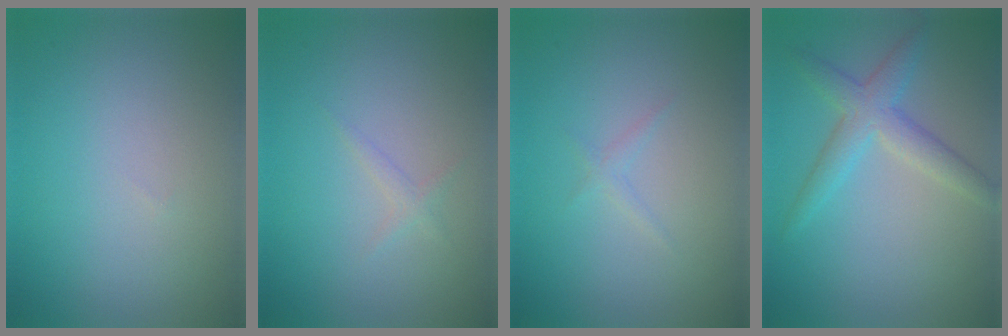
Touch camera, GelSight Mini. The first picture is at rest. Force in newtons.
{"total": 0.8, "press": 0.8, "slide": 0.0}
{"total": 0.7, "press": 0.7, "slide": 0.0}
{"total": 3.4, "press": 3.4, "slide": 0.1}